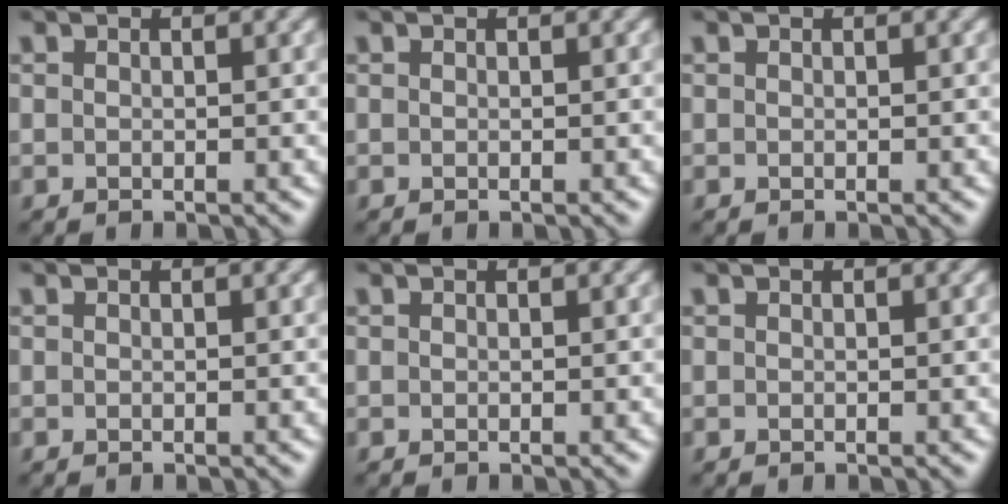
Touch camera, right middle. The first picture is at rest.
{"total": 0.0}
{"total": 0.0}
{"total": 0.0}
{"total": 0.0}
{"total": 0.0}